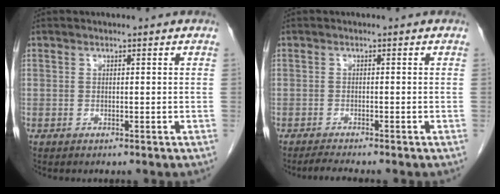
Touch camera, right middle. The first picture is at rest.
{"total": 2.4, "force": [-2.2, -0.4, 1.0], "torque": [-0.025, -0.009, -0.039]}